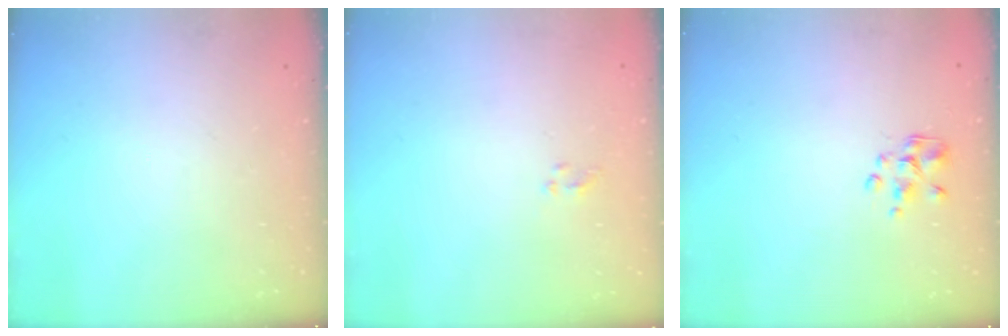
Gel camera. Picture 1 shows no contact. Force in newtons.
{"total": 1.3, "press": 1.2, "slide": 0.5}
{"total": 2.3, "press": 2.1, "slide": 0.7}